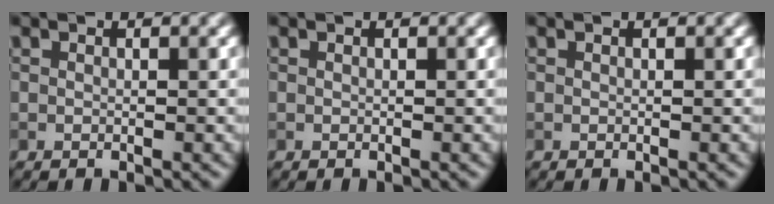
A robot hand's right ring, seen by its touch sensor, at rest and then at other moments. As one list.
[{"total": 0.0}, {"total": 0.0}]